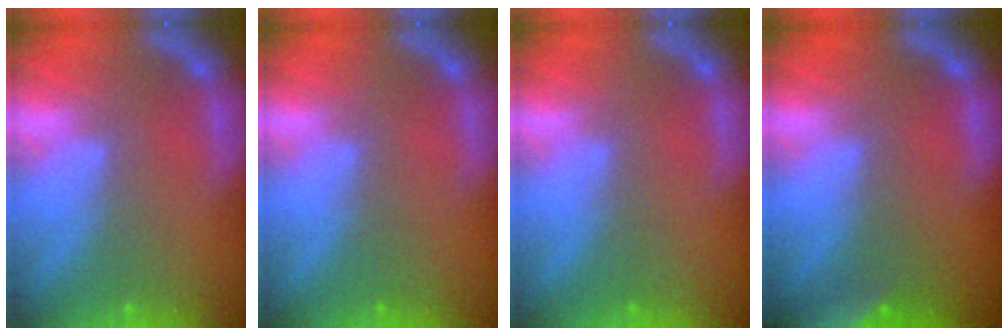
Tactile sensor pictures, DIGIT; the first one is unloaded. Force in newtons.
{"total": 0.0}
{"total": 0.0}
{"total": 8.9}